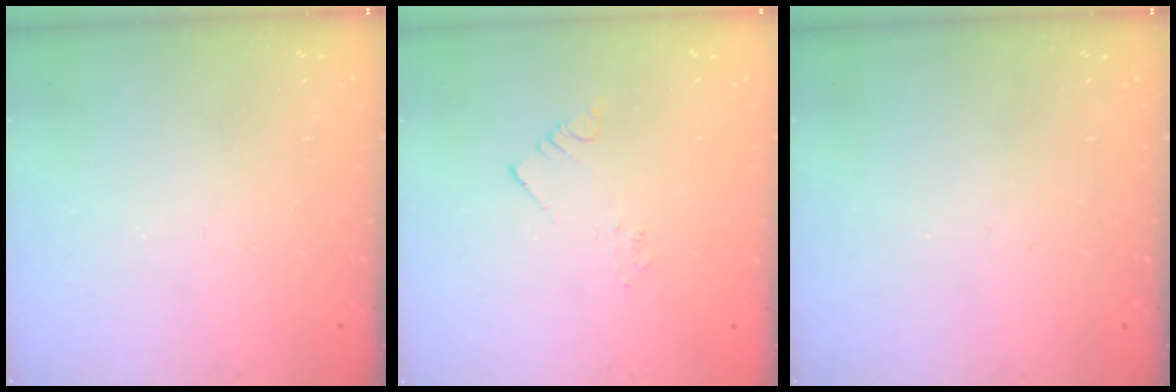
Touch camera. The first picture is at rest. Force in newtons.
{"total": 2.0, "press": 2.0, "slide": 0.4}
{"total": 0.0}